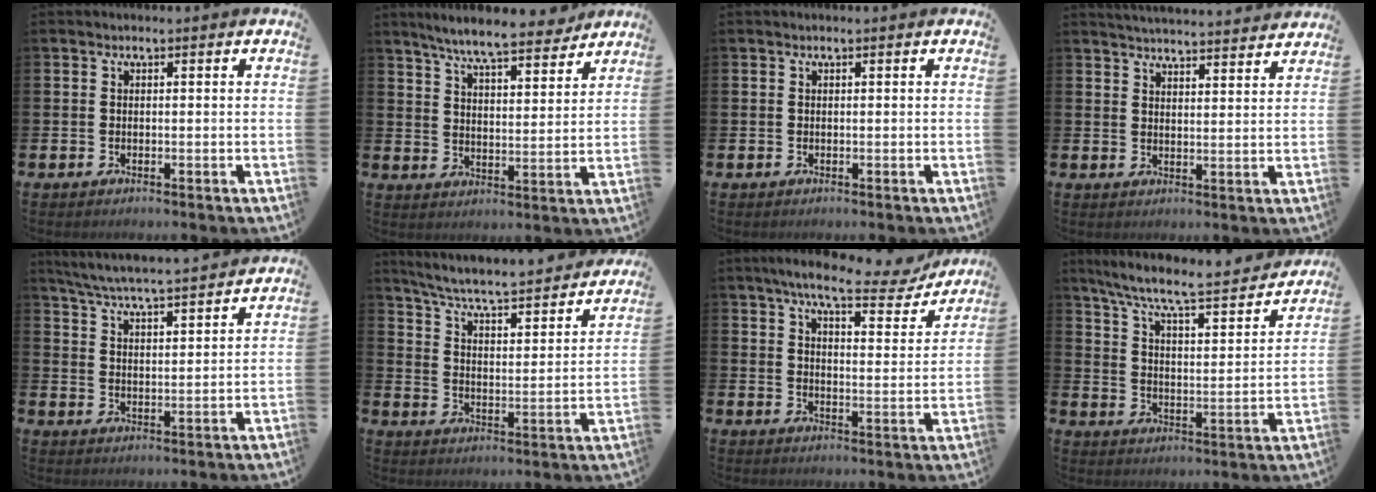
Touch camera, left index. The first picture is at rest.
{"total": 8.1, "force": [7.5, 0.8, 2.8], "torque": [-0.068, -0.045, 0.132]}
{"total": 0.0}
{"total": 4.2, "force": [4.2, -0.3, 0.0], "torque": [-0.009, -0.032, 0.074]}
{"total": 5.9, "force": [5.7, -0.1, 1.5], "torque": [-0.054, -0.041, 0.099]}
{"total": 6.1, "force": [5.7, 0.5, 2.2], "torque": [-0.074, -0.048, 0.090]}
{"total": 8.0, "force": [6.8, 1.5, 3.9], "torque": [-0.079, -0.034, 0.112]}
{"total": 8.2, "force": [7.2, 1.0, 3.7], "torque": [-0.097, -0.053, 0.116]}